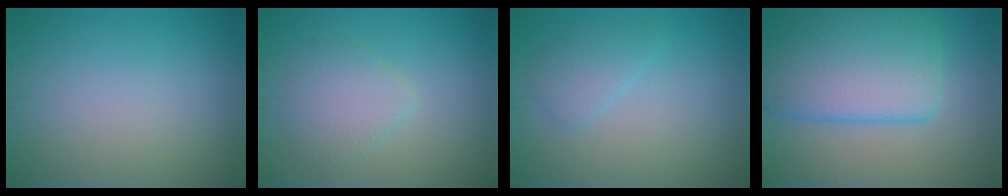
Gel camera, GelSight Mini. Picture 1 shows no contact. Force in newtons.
{"total": 2.5, "press": 2.5, "slide": 0.2}
{"total": 1.8, "press": 1.8, "slide": 0.1}
{"total": 8.7, "press": 8.7, "slide": 0.3}